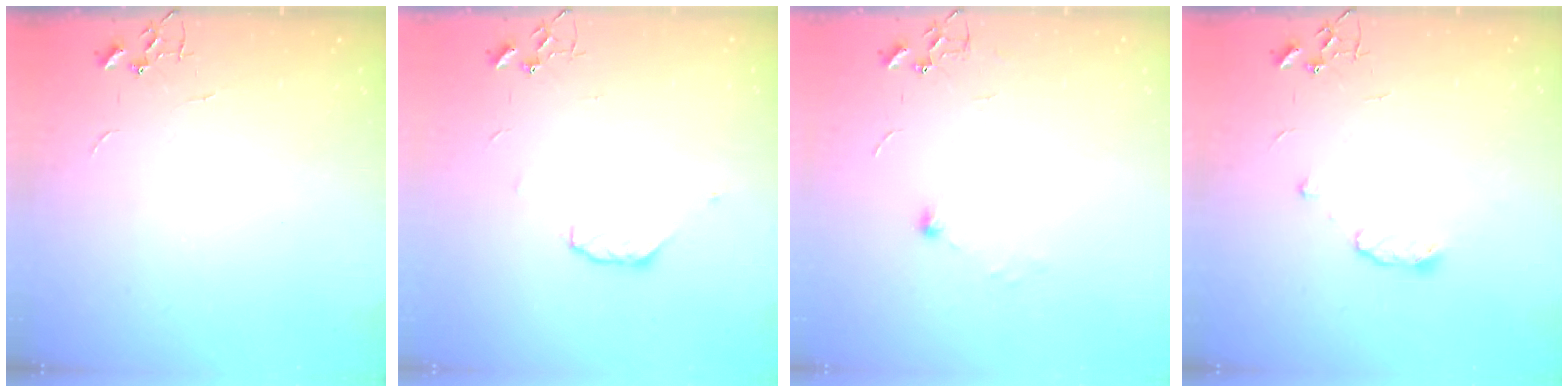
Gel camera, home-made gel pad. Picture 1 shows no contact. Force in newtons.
{"total": 5.3, "press": 5.2, "slide": 1.0}
{"total": 5.5, "press": 5.5, "slide": 0.8}
{"total": 6.7, "press": 6.7, "slide": 0.9}